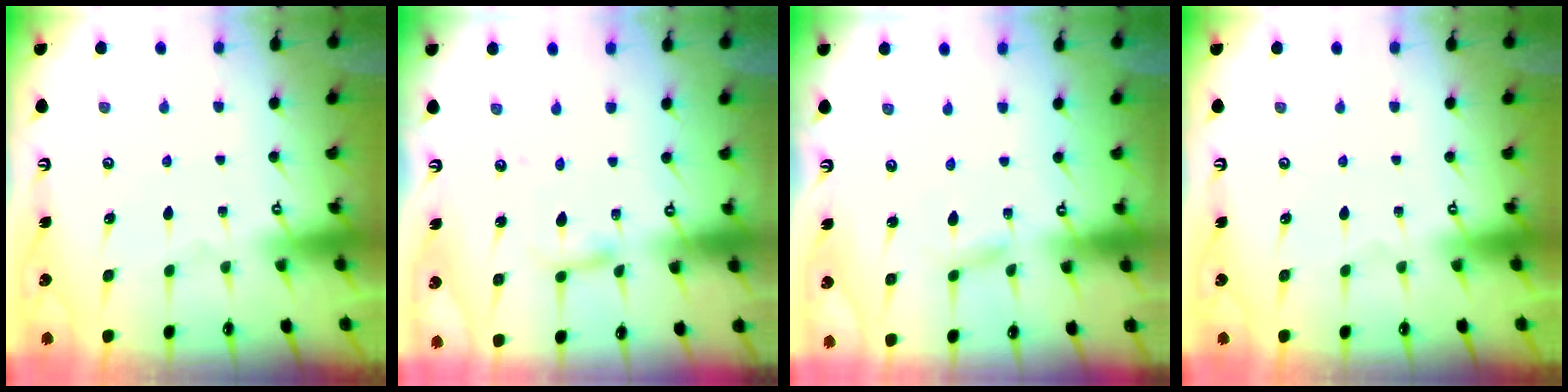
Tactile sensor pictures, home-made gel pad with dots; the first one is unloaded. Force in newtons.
{"total": 4.6, "press": 4.5, "slide": 0.4}
{"total": 2.2, "press": 2.2, "slide": 0.1}
{"total": 0.0}